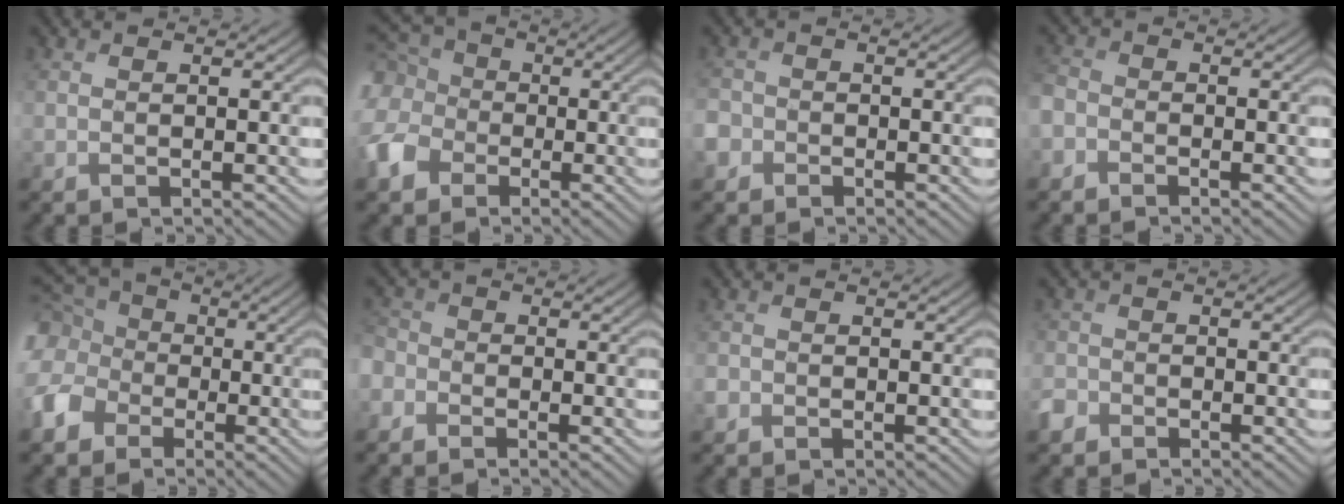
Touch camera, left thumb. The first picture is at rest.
{"total": 11.2, "force": [-2.4, 9.2, 5.8], "torque": [-0.189, -0.019, -0.052]}
{"total": 2.8, "force": [-1.4, 2.3, 0.6], "torque": [-0.020, -0.006, -0.034]}
{"total": 2.7, "force": [-1.8, 1.8, 0.9], "torque": [-0.030, -0.001, -0.053]}
{"total": 12.8, "force": [-1.9, 10.9, 6.3], "torque": [-0.209, -0.019, -0.058]}
{"total": 3.3, "force": [-1.9, 2.5, 1.0], "torque": [-0.037, -0.001, -0.052]}
{"total": 1.1, "force": [-0.6, 0.9, 0.2], "torque": [-0.005, -0.003, -0.018]}
{"total": 2.6, "force": [-1.7, 1.9, 0.4], "torque": [-0.016, -0.002, -0.046]}